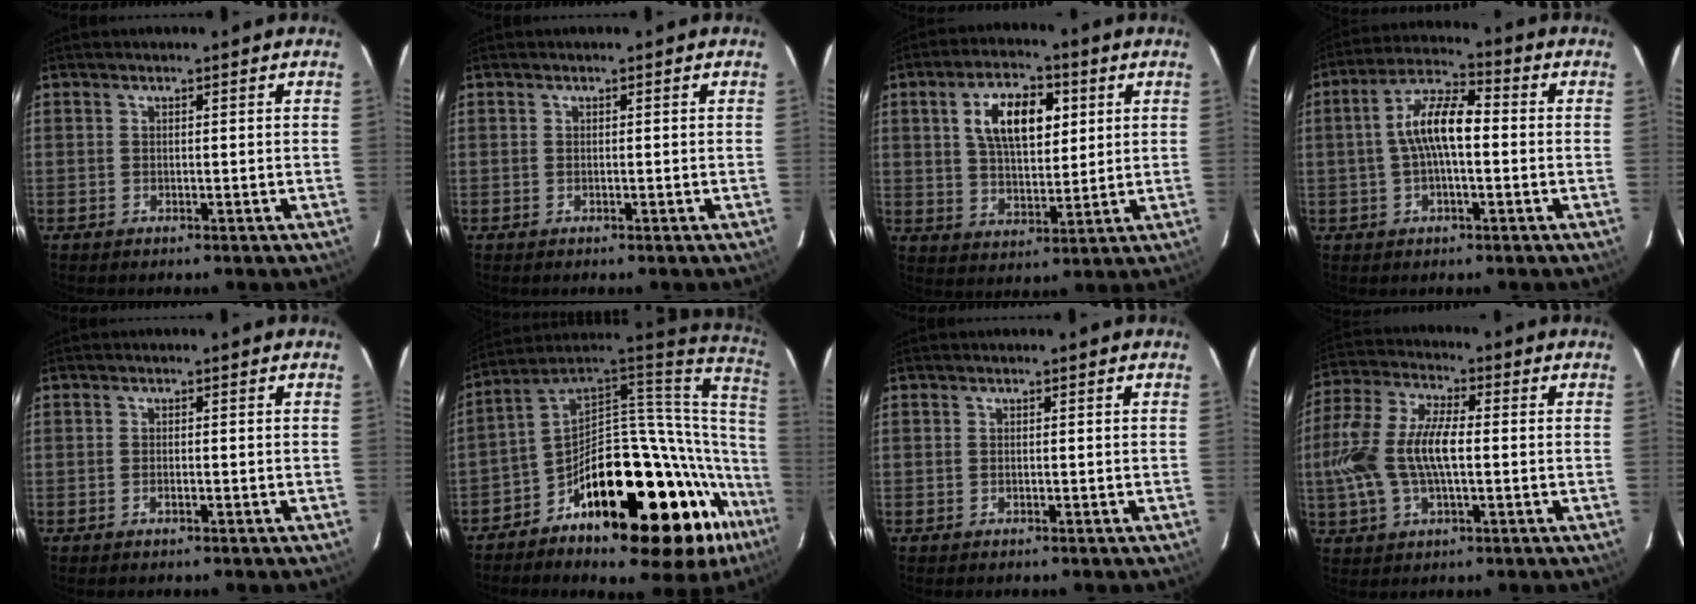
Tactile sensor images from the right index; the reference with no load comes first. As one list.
[{"total": 0.0}, {"total": 11.7, "force": [3.8, 5.9, 9.4], "torque": [-0.166, 0.021, 0.070]}, {"total": 9.2, "force": [-0.3, 3.2, 8.7], "torque": [-0.169, 0.021, -0.008]}, {"total": 0.9, "force": [-0.5, 0.3, 0.7], "torque": [-0.016, 0.001, -0.009]}, {"total": 33.1, "force": [-14.0, 14.6, 26.2], "torque": [-0.356, 0.038, -0.216]}, {"total": 0.0}, {"total": 14.1, "force": [-0.9, 6.1, 12.6], "torque": [-0.274, 0.011, -0.019]}]